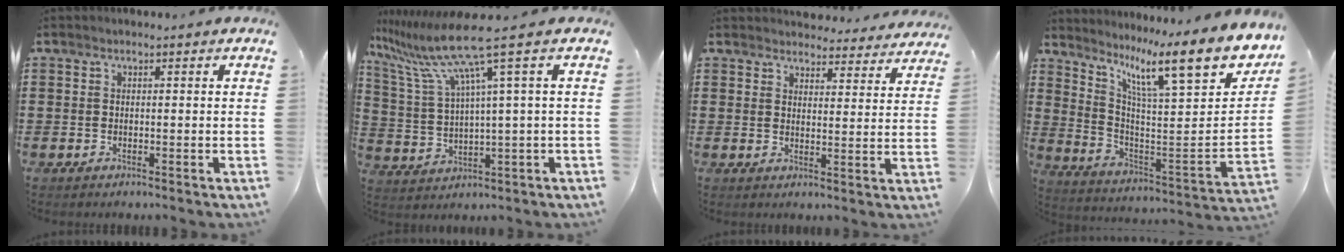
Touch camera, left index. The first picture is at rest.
{"total": 9.5, "force": [5.3, -0.5, 7.9], "torque": [-0.189, -0.033, 0.076]}
{"total": 4.0, "force": [3.9, 0.4, 0.1], "torque": [-0.010, -0.023, 0.069]}
{"total": 11.8, "force": [7.3, 1.9, 9.1], "torque": [-0.167, -0.062, 0.108]}